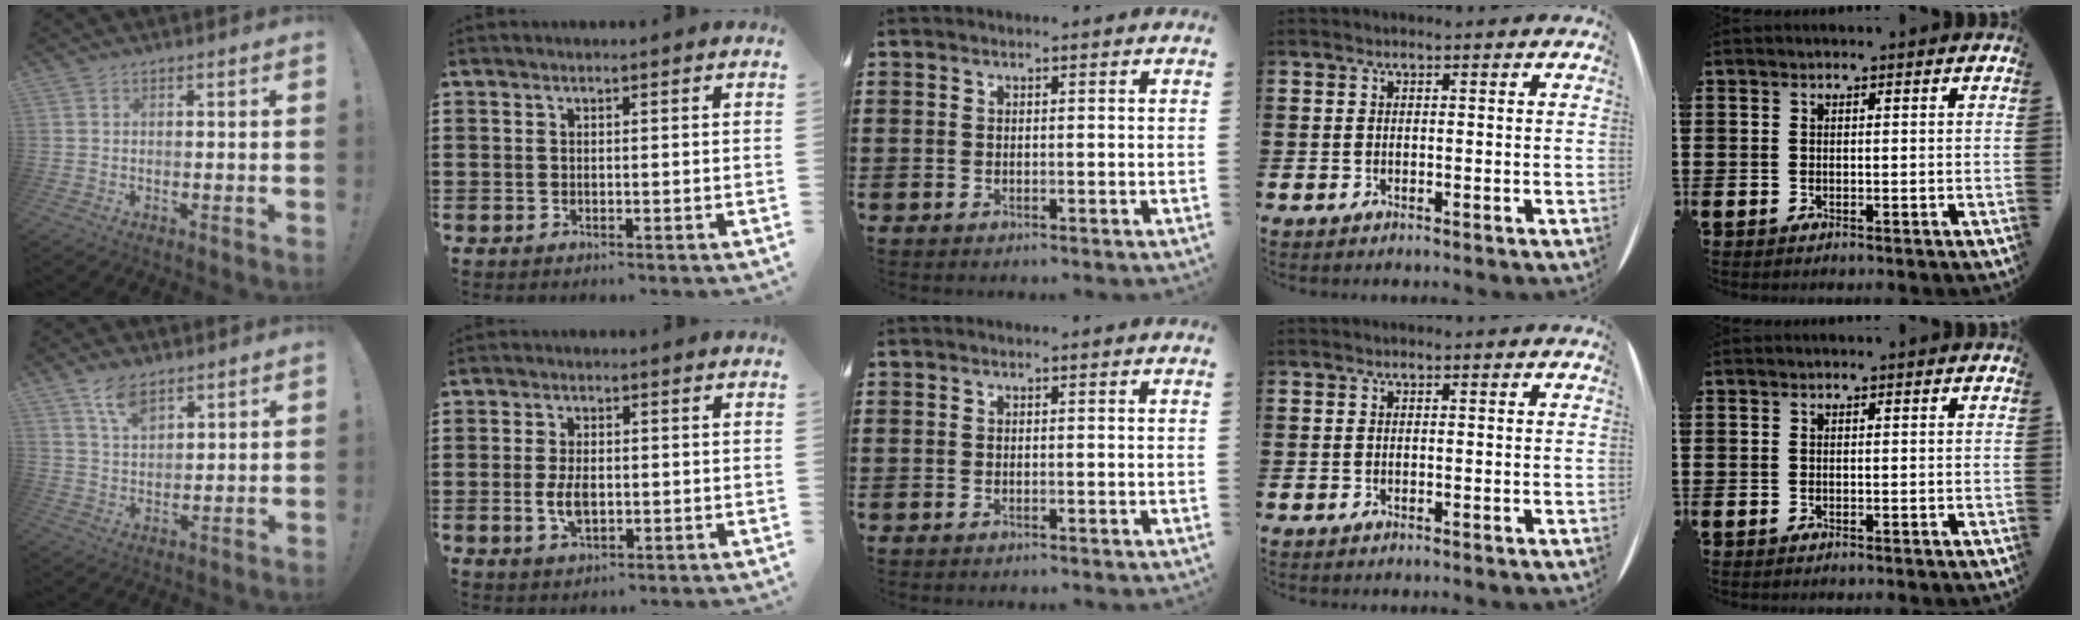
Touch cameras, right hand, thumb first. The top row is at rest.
{"thumb": {"total": 7.2, "force": [5.2, 3.1, 3.9], "torque": [-0.073, -0.026, 0.095]}, "index": {"total": 4.4, "force": [-0.6, 2.3, 3.7], "torque": [-0.080, -0.001, -0.013]}}